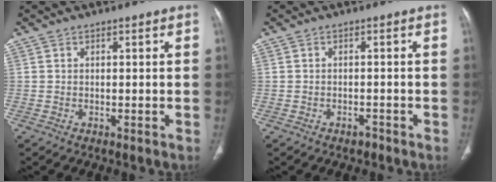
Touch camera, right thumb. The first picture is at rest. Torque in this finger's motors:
{"motor_torque": [-0.16, 0.31, -0.21, 0.08, 0.03]}